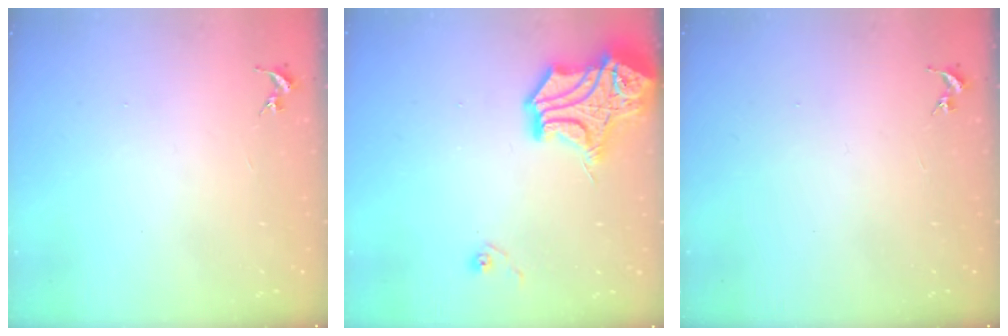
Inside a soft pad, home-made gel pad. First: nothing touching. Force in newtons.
{"total": 21.1, "press": 21.0, "slide": 2.6}
{"total": 0.0}